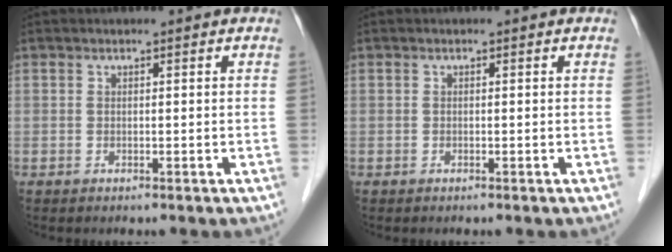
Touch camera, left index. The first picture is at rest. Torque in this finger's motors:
{"motor_torque": [0.00, 0.00, 0.03, 0.00]}